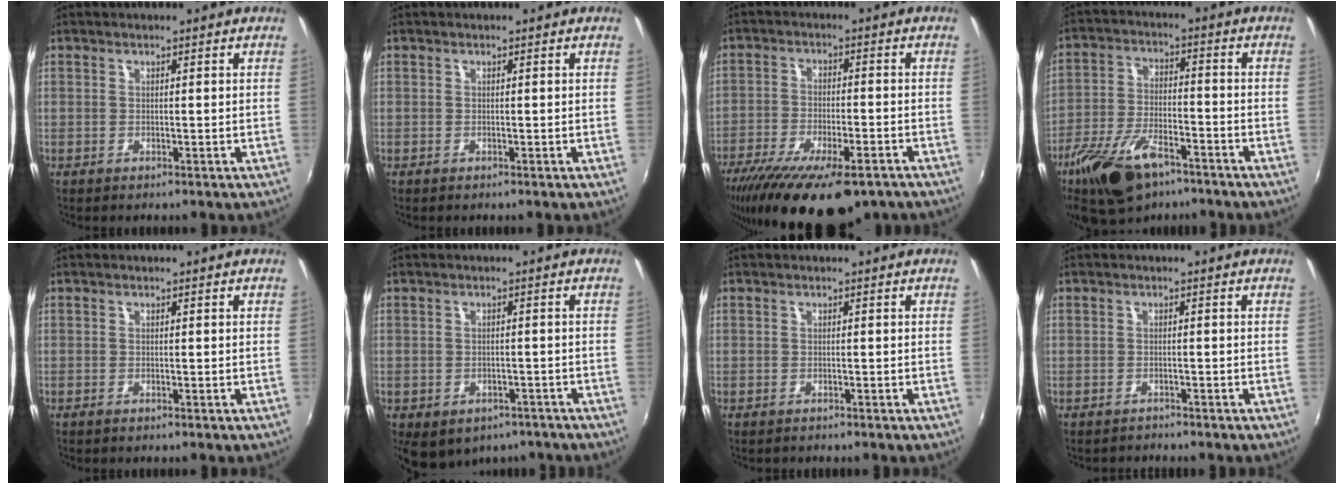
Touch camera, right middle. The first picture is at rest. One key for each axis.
{"total": 0.0}
{"total": 20.3, "fx": -14.4, "fy": 6.3, "fz": 12.8, "tx": -0.249, "ty": -0.061, "tz": -0.220}
{"total": 14.6, "fx": -9.6, "fy": 6.4, "fz": 9.0, "tx": -0.200, "ty": -0.026, "tz": -0.176}
{"total": 0.5, "fx": -0.4, "fy": 0.2, "fz": 0.2, "tx": -0.005, "ty": -0.003, "tz": -0.010}
{"total": 10.3, "fx": -6.4, "fy": 6.4, "fz": 4.9, "tx": -0.104, "ty": -0.020, "tz": -0.072}
{"total": 0.7, "fx": -0.6, "fy": 0.1, "fz": 0.1, "tx": -0.005, "ty": -0.001, "tz": -0.010}
{"total": 1.4, "fx": -1.4, "fy": 0.3, "fz": 0.0, "tx": -0.007, "ty": -0.001, "tz": -0.022}